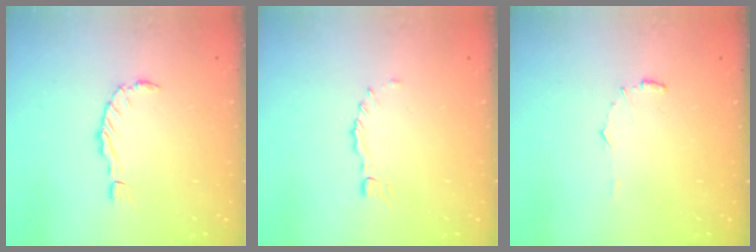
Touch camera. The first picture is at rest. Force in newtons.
{"total": 0.0}
{"total": 5.7, "press": 5.7, "slide": 0.4}